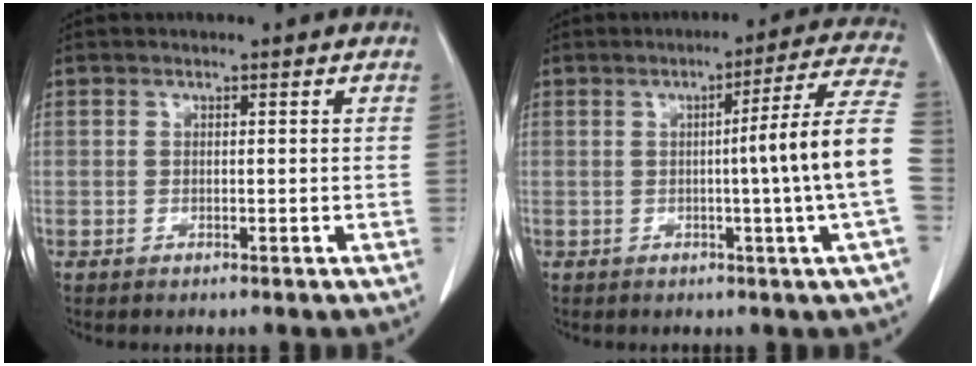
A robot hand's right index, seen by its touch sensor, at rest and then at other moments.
{"total": 11.8, "force": [-1.2, -2.7, 11.4], "torque": [-0.145, 0.000, -0.019]}